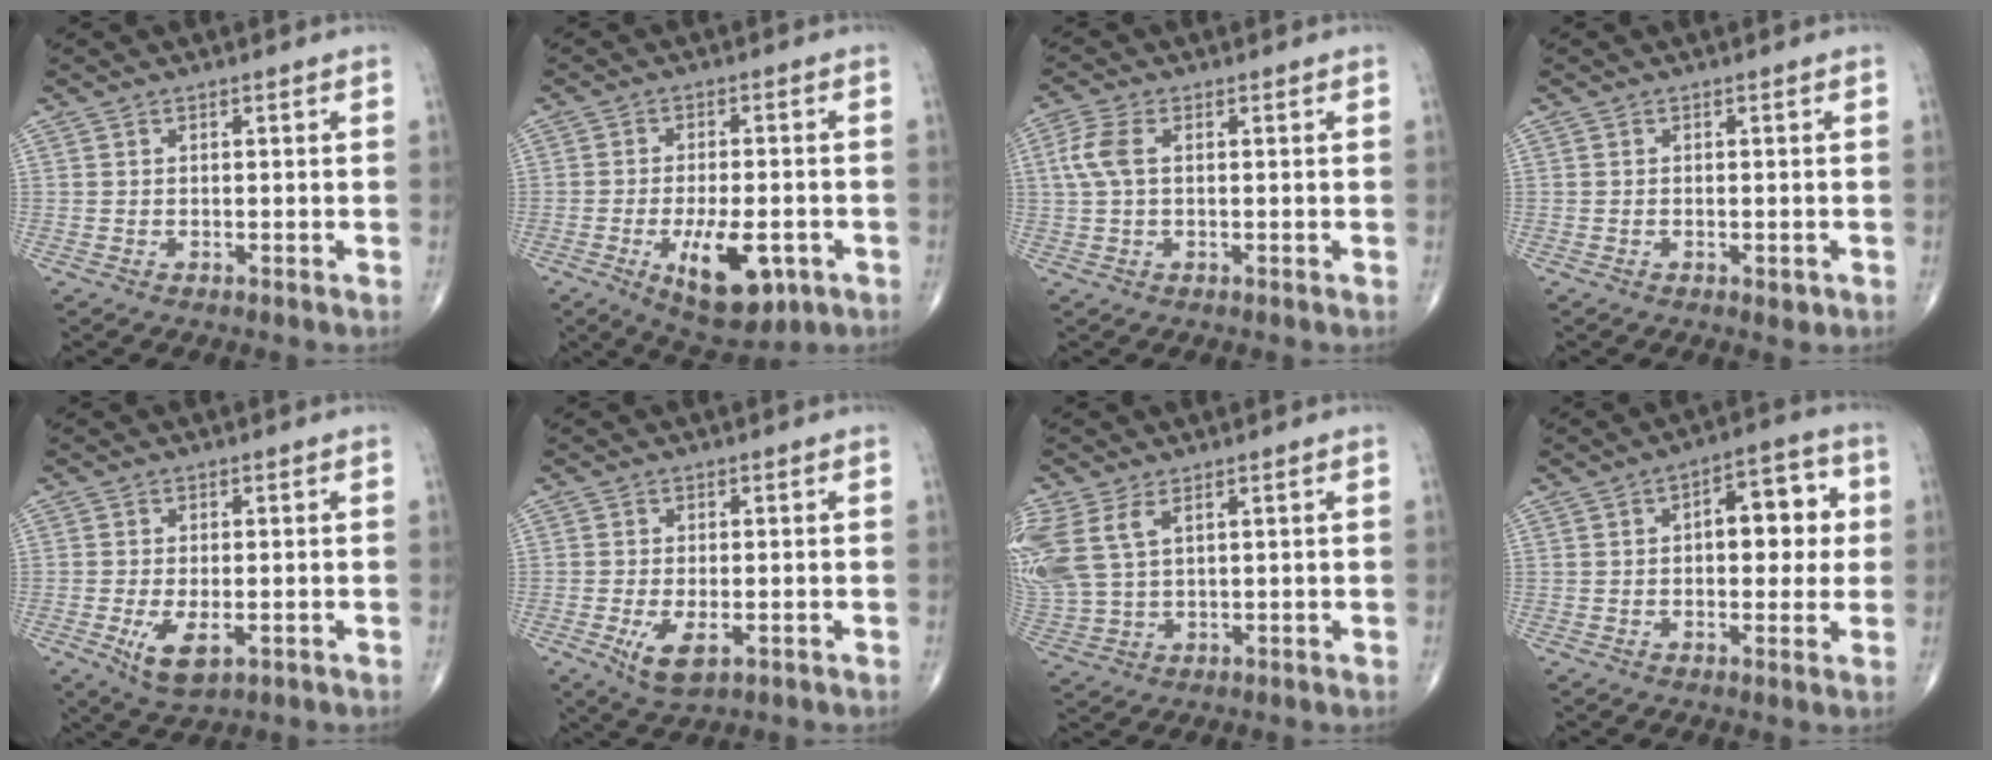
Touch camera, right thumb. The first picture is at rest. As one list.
[{"total": 11.9, "force": [-4.4, 5.2, 9.7], "torque": [-0.137, 0.003, -0.057]}, {"total": 4.9, "force": [0.8, 2.6, 4.1], "torque": [-0.115, 0.015, 0.013]}, {"total": 1.3, "force": [-0.6, 0.6, 1.0], "torque": [-0.010, -0.002, -0.005]}, {"total": 5.9, "force": [-2.0, 2.6, 4.9], "torque": [-0.088, -0.012, -0.025]}, {"total": 5.5, "force": [-1.9, 2.4, 4.6], "torque": [-0.083, -0.012, -0.025]}, {"total": 11.5, "force": [4.4, 6.5, 8.4], "torque": [-0.225, 0.000, 0.103]}, {"total": 10.9, "force": [1.5, 5.6, 9.2], "torque": [-0.085, 0.016, 0.017]}]